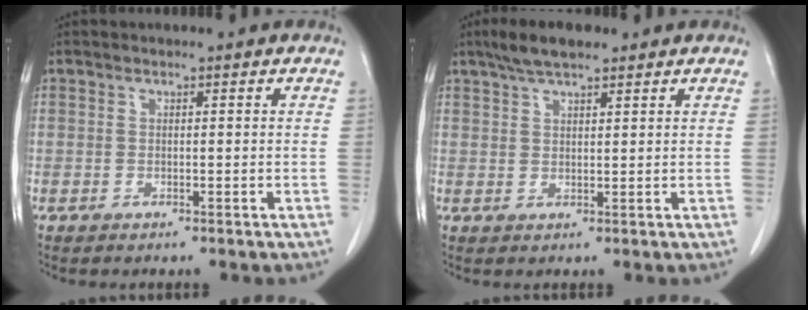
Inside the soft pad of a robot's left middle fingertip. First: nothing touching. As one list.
[{"total": 5.3, "force": [4.0, 1.3, 3.2], "torque": [-0.071, 0.016, 0.072]}]